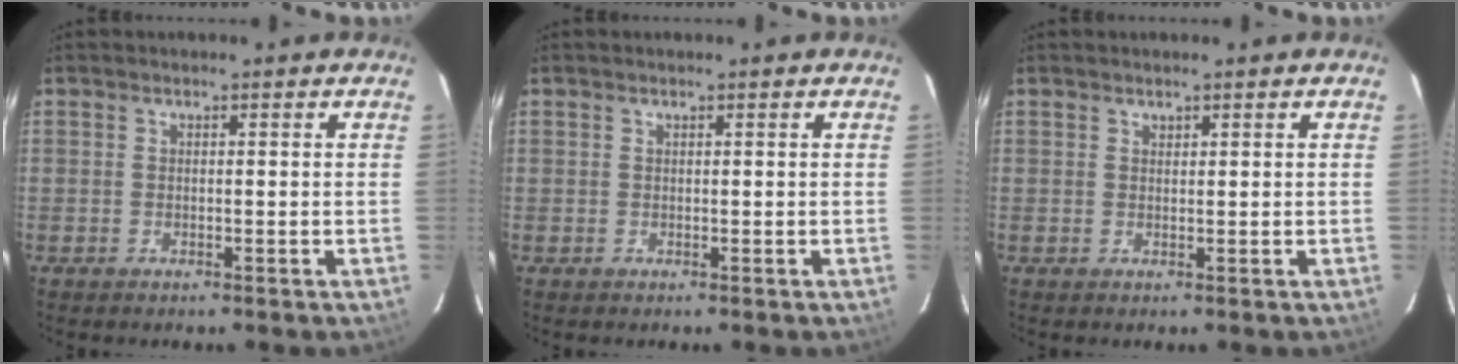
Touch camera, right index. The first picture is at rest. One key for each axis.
{"total": 0.6, "fx": 0.1, "fy": 0.6, "fz": -0.1, "tx": 0.005, "ty": 0.004, "tz": 0.001}
{"total": 0.6, "fx": 0.5, "fy": 0.3, "fz": 0.0, "tx": 0.000, "ty": 0.001, "tz": 0.010}